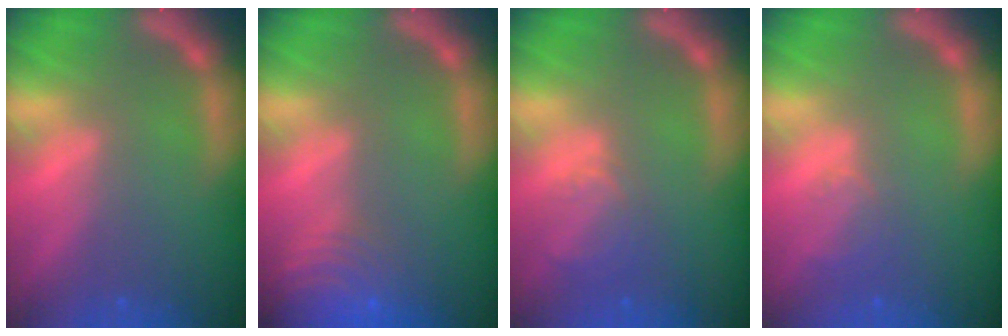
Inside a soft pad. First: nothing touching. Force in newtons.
{"total": 10.0}
{"total": 2.9}
{"total": 2.0}